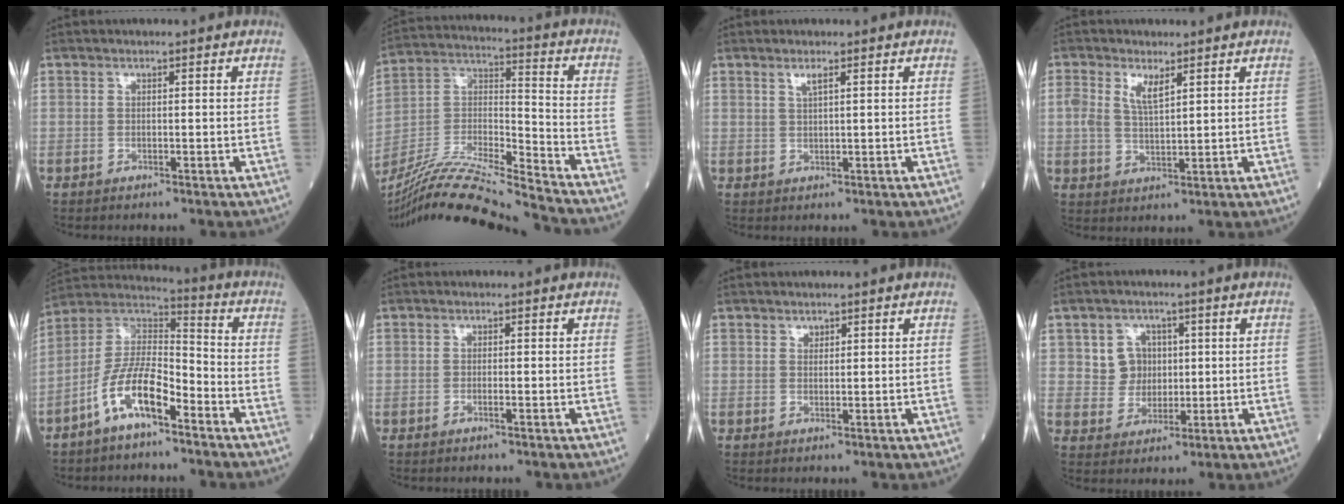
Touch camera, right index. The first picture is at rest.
{"total": 21.3, "force": [-19.5, -1.1, 8.5], "torque": [-0.182, -0.016, -0.346]}
{"total": 1.5, "force": [0.9, 0.0, 1.2], "torque": [-0.027, 0.001, 0.019]}
{"total": 4.3, "force": [2.1, 1.6, 3.3], "torque": [-0.076, 0.011, 0.047]}
{"total": 10.9, "force": [-6.0, 3.4, 8.5], "torque": [-0.180, 0.013, -0.116]}
{"total": 0.6, "force": [-0.2, -0.1, 0.5], "torque": [-0.012, 0.002, -0.004]}
{"total": 0.9, "force": [0.6, 0.6, 0.3], "torque": [-0.002, -0.003, 0.009]}
{"total": 5.1, "force": [1.3, 4.8, 1.3], "torque": [-0.020, 0.014, 0.025]}